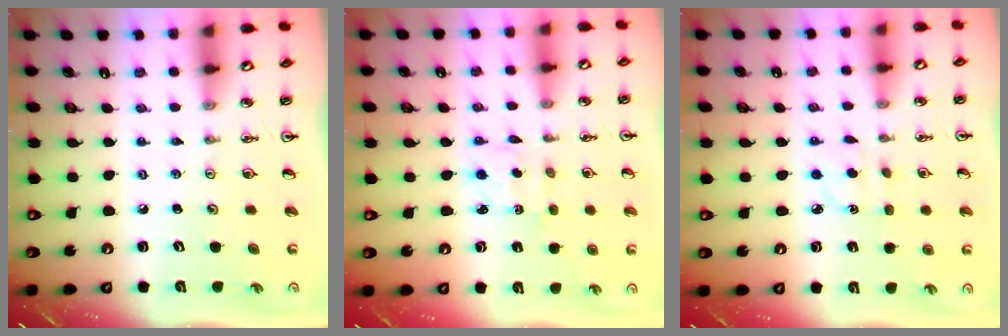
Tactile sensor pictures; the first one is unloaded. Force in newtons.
{"total": 2.3, "press": 2.1, "slide": 0.8}
{"total": 2.6, "press": 2.6, "slide": 0.5}